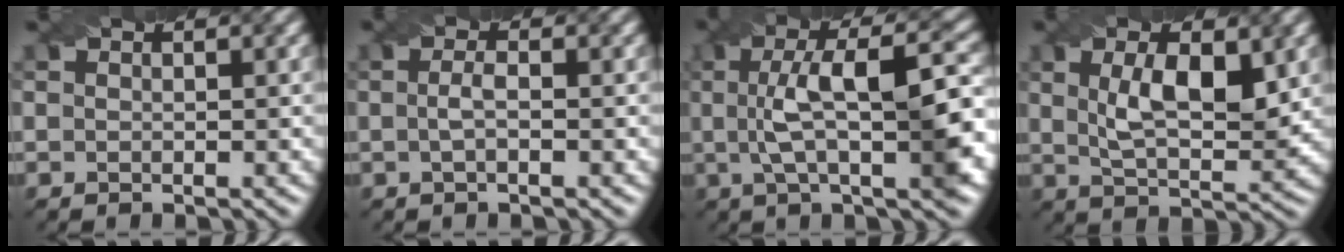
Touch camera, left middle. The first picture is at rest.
{"total": 1.4, "force": [-0.2, 0.4, 1.3], "torque": [-0.031, 0.002, -0.004]}
{"total": 9.6, "force": [0.5, 2.9, 9.1], "torque": [-0.139, 0.014, 0.006]}
{"total": 6.4, "force": [1.6, 2.5, 5.7], "torque": [-0.106, -0.002, 0.033]}